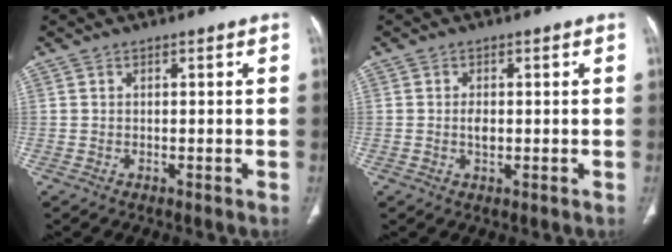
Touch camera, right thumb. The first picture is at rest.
{"total": 2.0, "force": [-0.1, 1.2, 1.6], "torque": [-0.029, 0.000, -0.003]}